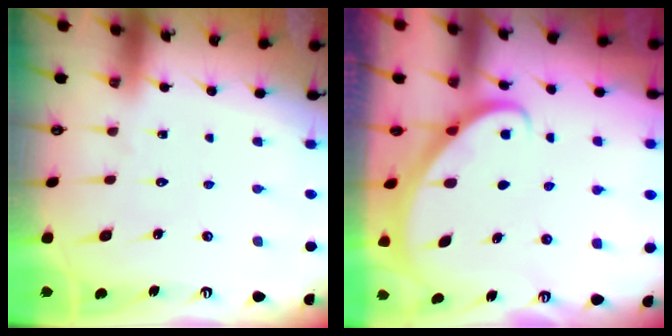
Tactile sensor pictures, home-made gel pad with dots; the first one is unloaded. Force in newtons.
{"total": 2.7, "press": 2.7, "slide": 0.2}